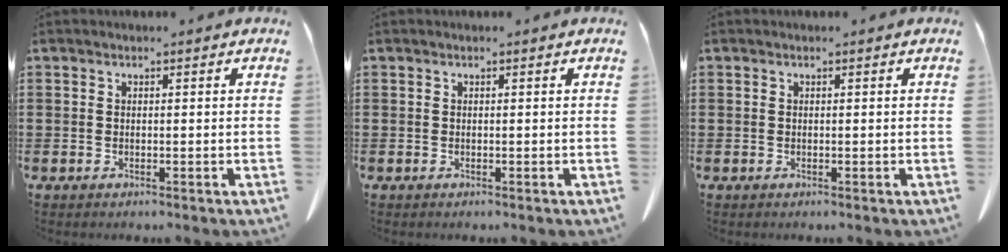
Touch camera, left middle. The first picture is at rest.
{"total": 0.0}
{"total": 0.0}